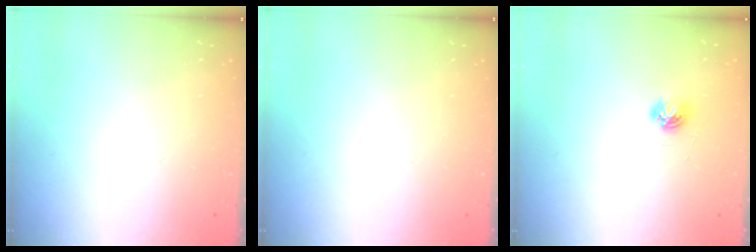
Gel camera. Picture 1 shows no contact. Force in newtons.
{"total": 0.0}
{"total": 4.6, "press": 4.6, "slide": 0.5}